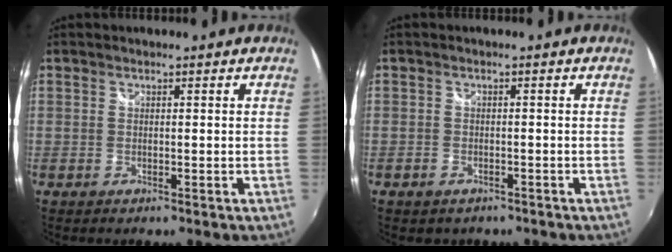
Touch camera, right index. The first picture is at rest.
{"total": 2.6, "force": [-1.6, 2.0, 0.6], "torque": [-0.020, -0.003, -0.022]}